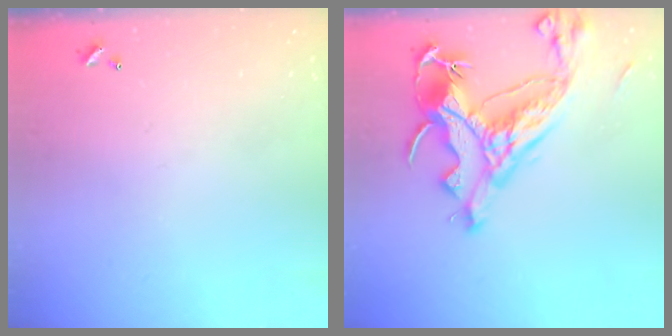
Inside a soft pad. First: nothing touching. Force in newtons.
{"total": 14.9, "press": 14.7, "slide": 2.3}